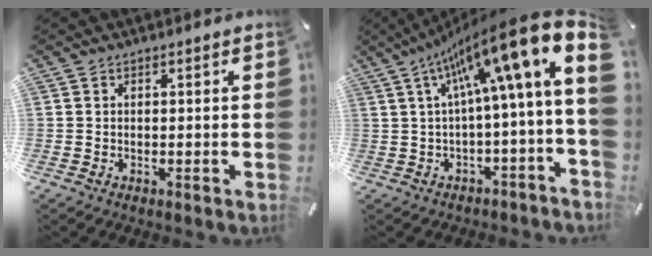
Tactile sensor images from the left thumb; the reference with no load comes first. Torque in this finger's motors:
{"motor_torque": [0.29, 1.92, 2.64, -0.13, 0.30]}